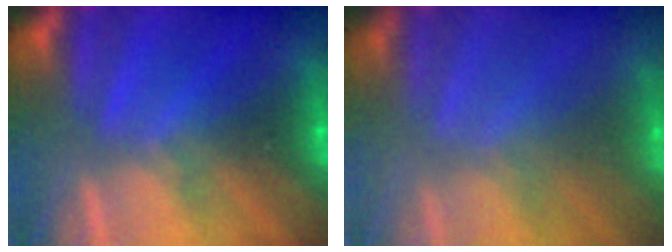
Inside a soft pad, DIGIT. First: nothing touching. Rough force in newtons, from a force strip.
{"total": 2.0}